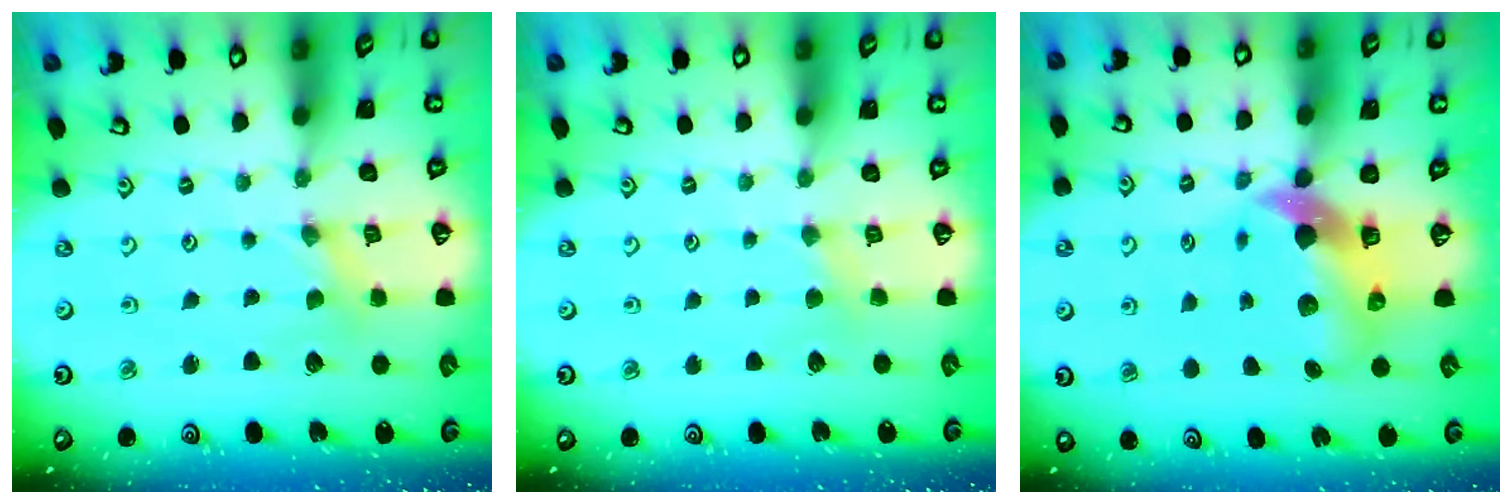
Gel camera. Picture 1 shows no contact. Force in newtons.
{"total": 2.7, "press": 2.6, "slide": 0.4}
{"total": 8.6, "press": 8.5, "slide": 1.4}